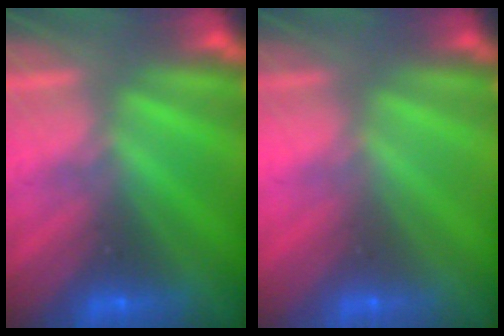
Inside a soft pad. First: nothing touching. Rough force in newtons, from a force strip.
{"total": 3.0}